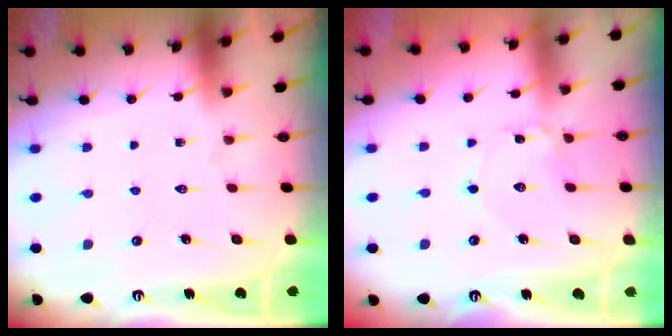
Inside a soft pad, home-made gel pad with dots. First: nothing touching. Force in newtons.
{"total": 1.5, "press": 1.5, "slide": 0.1}